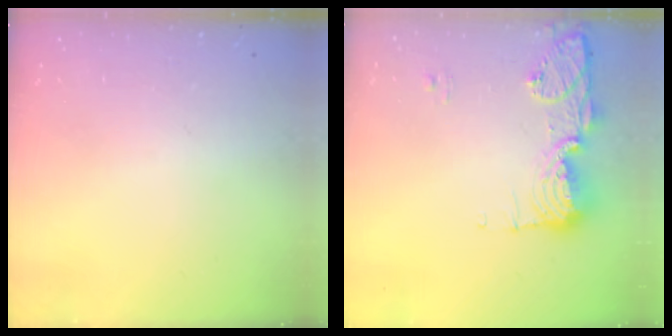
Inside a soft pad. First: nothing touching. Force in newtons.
{"total": 16.1, "press": 15.2, "slide": 5.3}